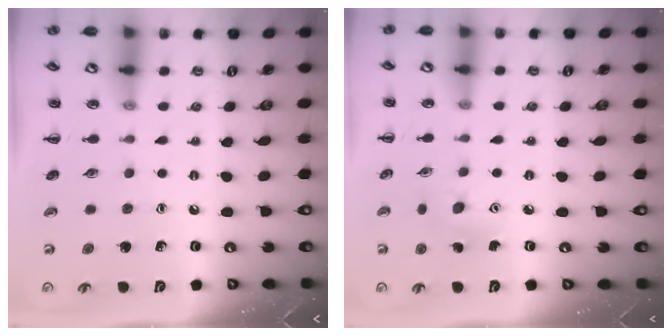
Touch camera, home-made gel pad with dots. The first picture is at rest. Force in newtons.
{"total": 4.9, "press": 4.8, "slide": 1.0}